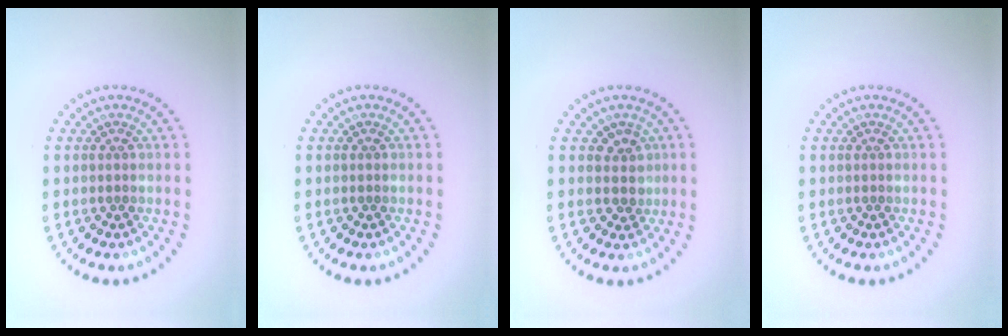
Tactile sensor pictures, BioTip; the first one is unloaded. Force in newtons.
{"total": 0.0}
{"total": 1.7, "press": 1.3, "slide": 1.0}
{"total": 0.0}